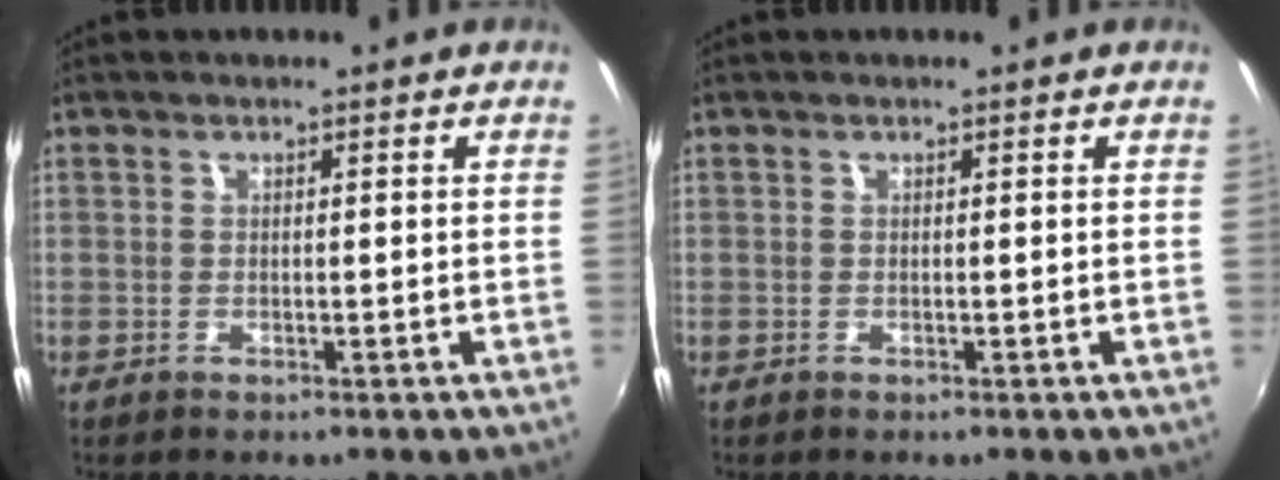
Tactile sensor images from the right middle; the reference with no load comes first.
{"total": 0.0}